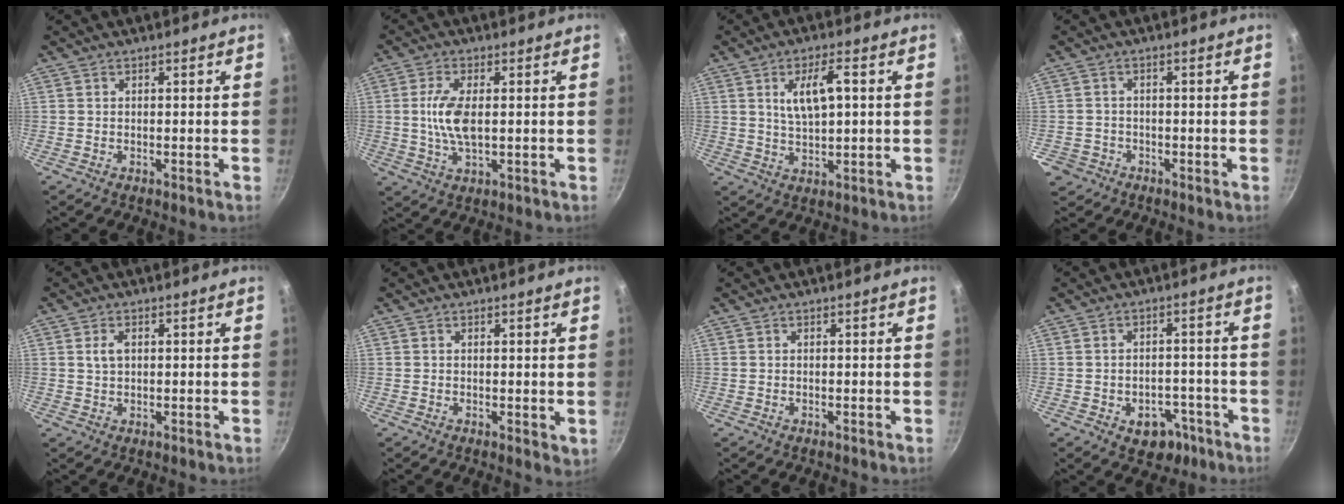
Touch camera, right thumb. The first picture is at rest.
{"total": 7.5, "force": [0.4, 3.2, 6.8], "torque": [-0.148, -0.006, 0.008]}
{"total": 7.3, "force": [1.8, 2.7, 6.5], "torque": [-0.116, -0.003, 0.035]}
{"total": 3.6, "force": [-2.0, 2.9, 0.3], "torque": [0.004, 0.011, -0.036]}
{"total": 2.5, "force": [0.6, 1.5, 1.9], "torque": [-0.035, 0.001, 0.013]}
{"total": 1.7, "force": [0.3, 0.6, 1.6], "torque": [-0.023, -0.009, 0.004]}
{"total": 0.0}
{"total": 6.9, "force": [-3.4, 4.9, 3.4], "torque": [-0.023, 0.034, -0.042]}